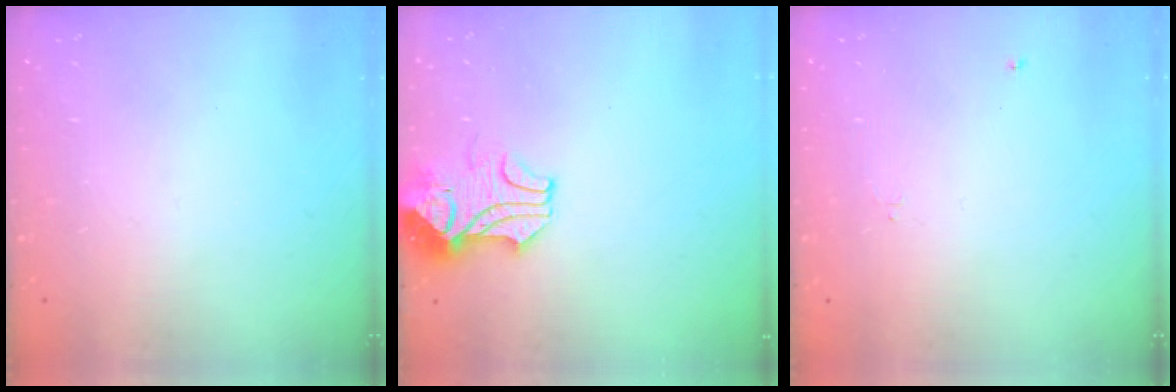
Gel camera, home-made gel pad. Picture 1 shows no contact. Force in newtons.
{"total": 2.2, "press": 2.1, "slide": 0.8}
{"total": 0.6, "press": 0.5, "slide": 0.2}